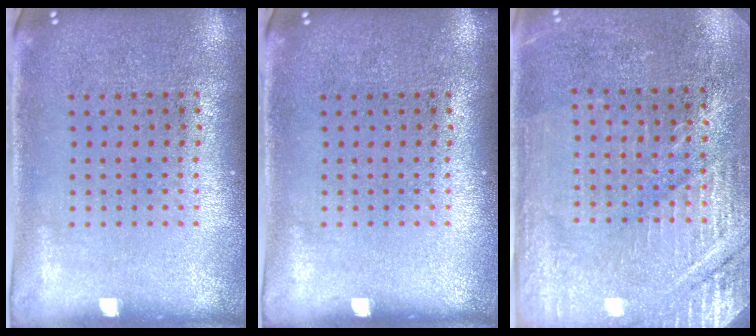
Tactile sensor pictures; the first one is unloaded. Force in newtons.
{"total": 0.0}
{"total": 2.9, "press": 2.9, "slide": 0.2}